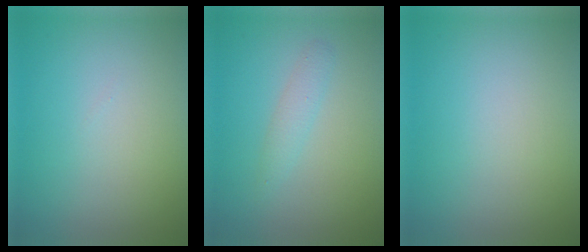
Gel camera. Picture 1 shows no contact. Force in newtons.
{"total": 1.5, "press": 1.5, "slide": 0.0}
{"total": 0.0}